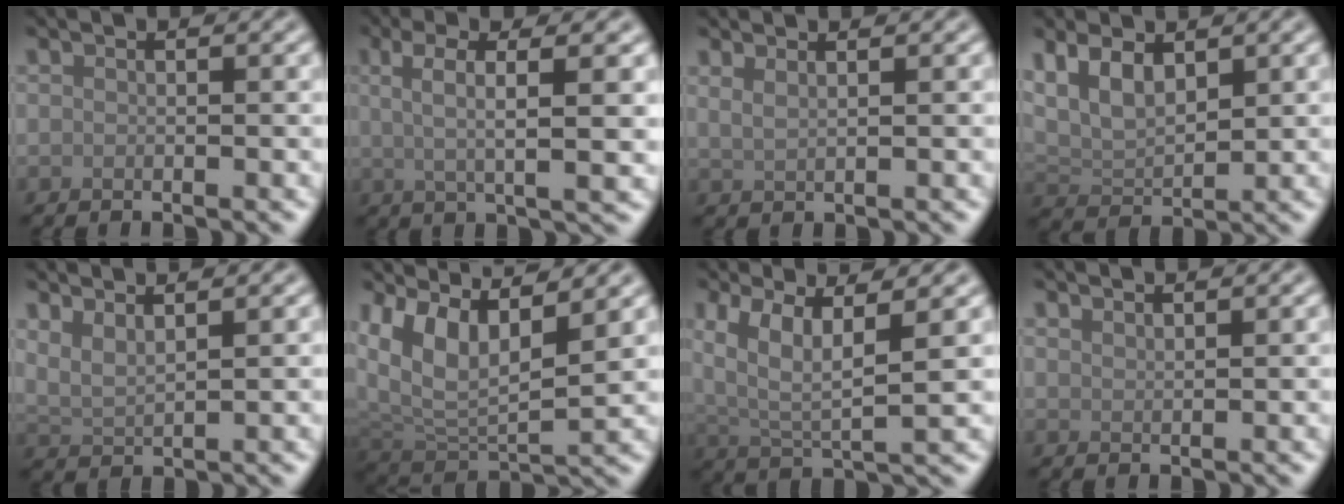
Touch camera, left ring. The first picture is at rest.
{"total": 5.0, "force": [1.4, 1.2, 4.7], "torque": [-0.076, 0.005, 0.021]}
{"total": 1.7, "force": [1.2, 0.7, 1.0], "torque": [-0.013, 0.000, 0.016]}
{"total": 4.9, "force": [2.3, 2.7, 3.4], "torque": [-0.073, 0.000, 0.039]}
{"total": 2.5, "force": [1.8, 0.6, 1.6], "torque": [-0.034, 0.000, 0.039]}
{"total": 7.5, "force": [4.2, 3.3, 5.2], "torque": [-0.107, -0.006, 0.080]}
{"total": 6.4, "force": [2.9, 2.1, 5.4], "torque": [-0.115, -0.004, 0.055]}
{"total": 1.1, "force": [1.1, 0.1, 0.1], "torque": [0.001, 0.000, 0.019]}